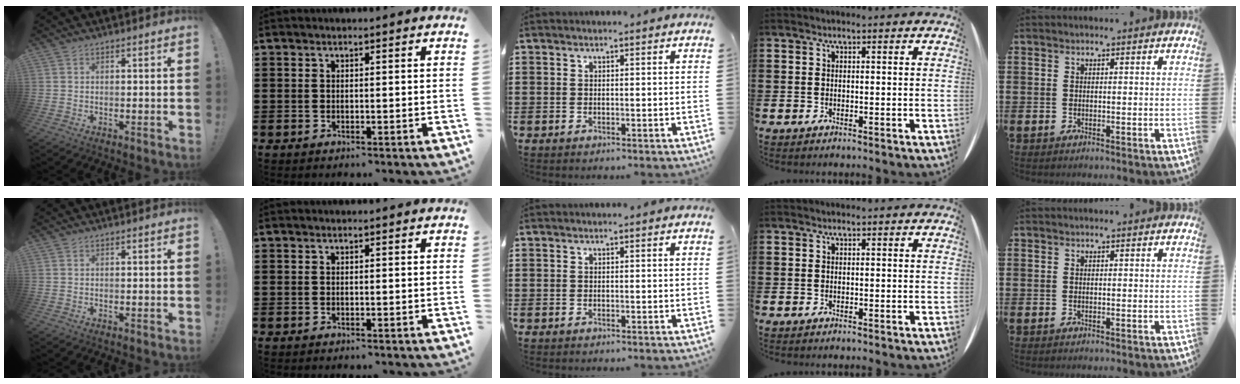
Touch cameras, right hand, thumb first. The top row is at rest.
{}